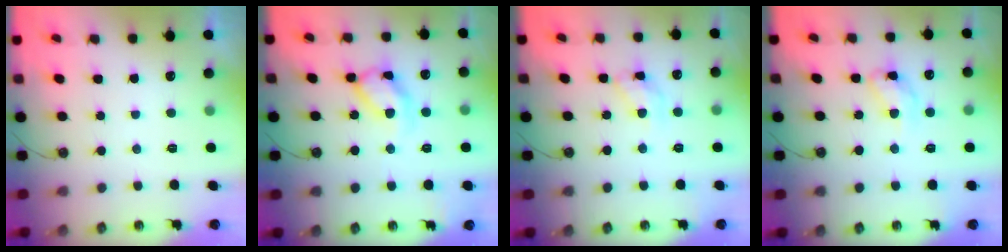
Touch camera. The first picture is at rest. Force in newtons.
{"total": 12.2, "press": 12.2, "slide": 0.8}
{"total": 10.0, "press": 10.0, "slide": 0.1}
{"total": 11.9, "press": 11.9, "slide": 0.8}